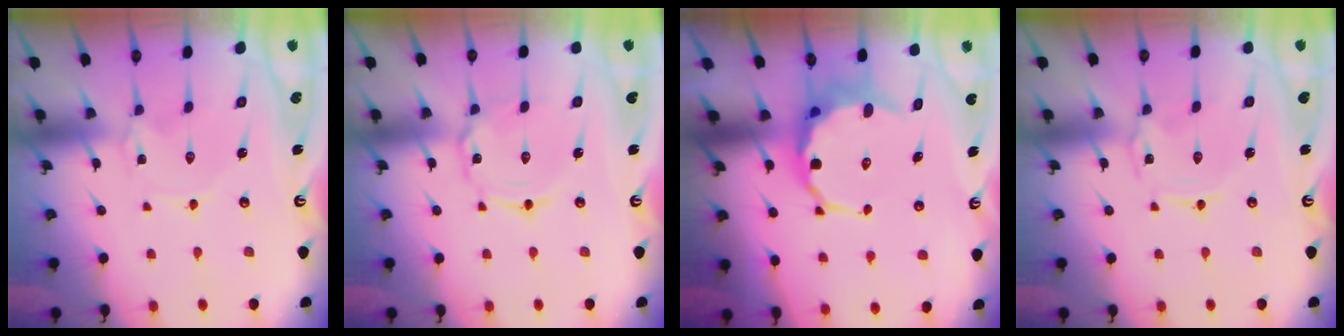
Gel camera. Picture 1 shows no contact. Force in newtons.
{"total": 4.7, "press": 4.7, "slide": 0.4}
{"total": 9.6, "press": 9.3, "slide": 2.4}
{"total": 1.0, "press": 1.0, "slide": 0.2}